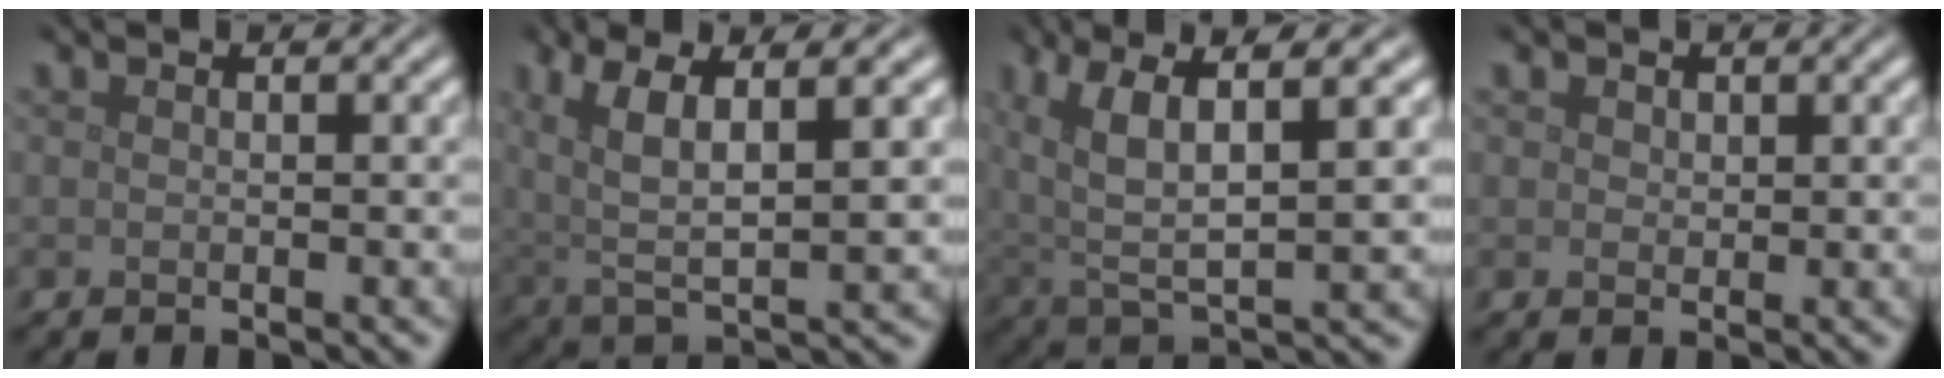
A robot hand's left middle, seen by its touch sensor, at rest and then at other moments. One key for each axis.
{"total": 6.9, "fx": 2.6, "fy": 2.2, "fz": 5.9, "tx": -0.125, "ty": 0.002, "tz": 0.051}
{"total": 8.0, "fx": 3.6, "fy": 2.7, "fz": 6.6, "tx": -0.143, "ty": 0.009, "tz": 0.068}
{"total": 1.0, "fx": 0.5, "fy": 0.8, "fz": 0.3, "tx": -0.005, "ty": -0.002, "tz": 0.008}